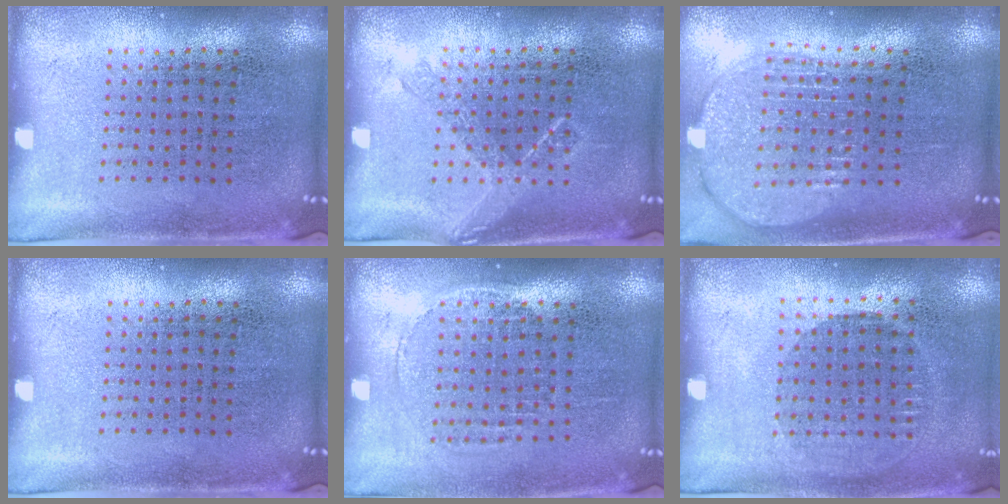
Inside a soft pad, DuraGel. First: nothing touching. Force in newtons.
{"total": 1.0, "press": 0.9, "slide": 0.3}
{"total": 2.0, "press": 1.6, "slide": 1.1}
{"total": 0.0}
{"total": 1.3, "press": 1.1, "slide": 0.6}
{"total": 0.9, "press": 0.8, "slide": 0.4}